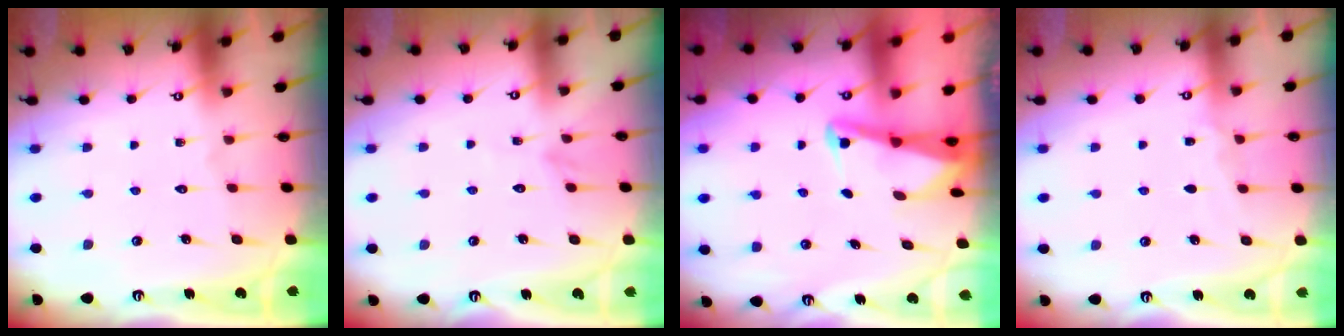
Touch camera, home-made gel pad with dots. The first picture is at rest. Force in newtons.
{"total": 1.7, "press": 1.7, "slide": 0.2}
{"total": 2.5, "press": 2.5, "slide": 0.6}
{"total": 3.0, "press": 3.0, "slide": 0.3}